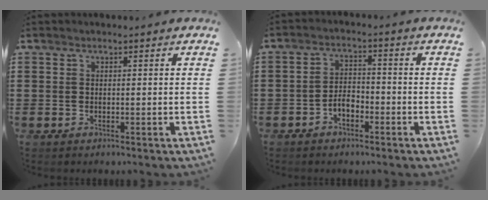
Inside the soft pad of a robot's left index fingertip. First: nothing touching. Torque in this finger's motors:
{"motor_torque": [0.32, 0.24, 0.12, 0.04]}